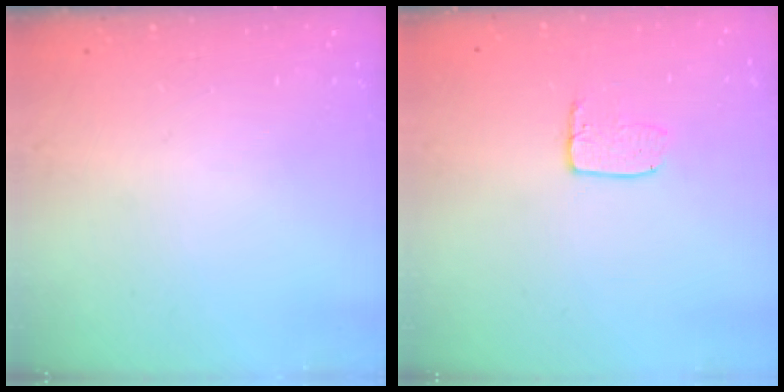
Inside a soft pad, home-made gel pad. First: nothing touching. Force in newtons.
{"total": 5.8, "press": 5.8, "slide": 0.4}